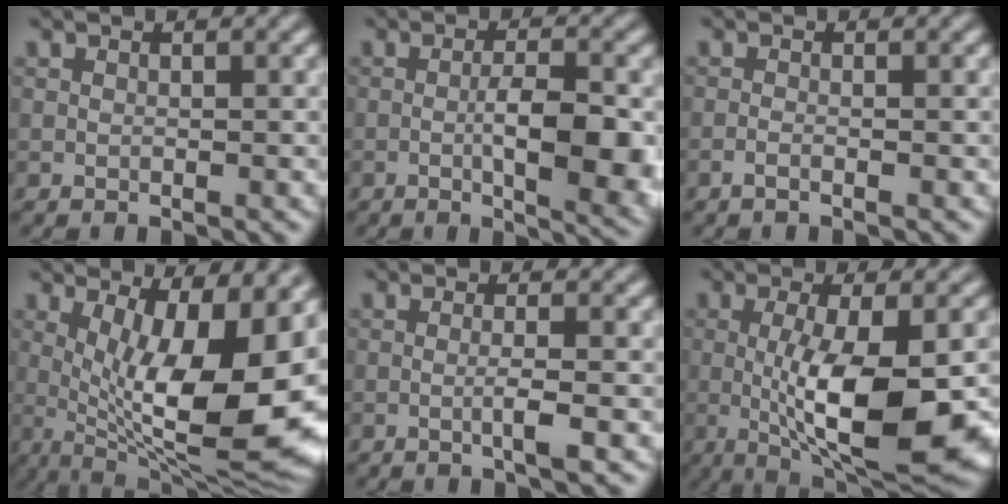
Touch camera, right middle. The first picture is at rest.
{"total": 6.3, "force": [-1.2, 1.9, 5.9], "torque": [-0.095, -0.006, -0.015]}
{"total": 0.8, "force": [-0.5, 0.2, 0.6], "torque": [-0.010, 0.000, -0.012]}
{"total": 15.6, "force": [0.8, 5.2, 14.6], "torque": [-0.185, -0.006, 0.020]}
{"total": 2.0, "force": [-0.4, 0.3, 2.0], "torque": [-0.033, -0.002, -0.012]}
{"total": 9.5, "force": [-1.3, 2.5, 9.0], "torque": [-0.156, -0.019, -0.015]}